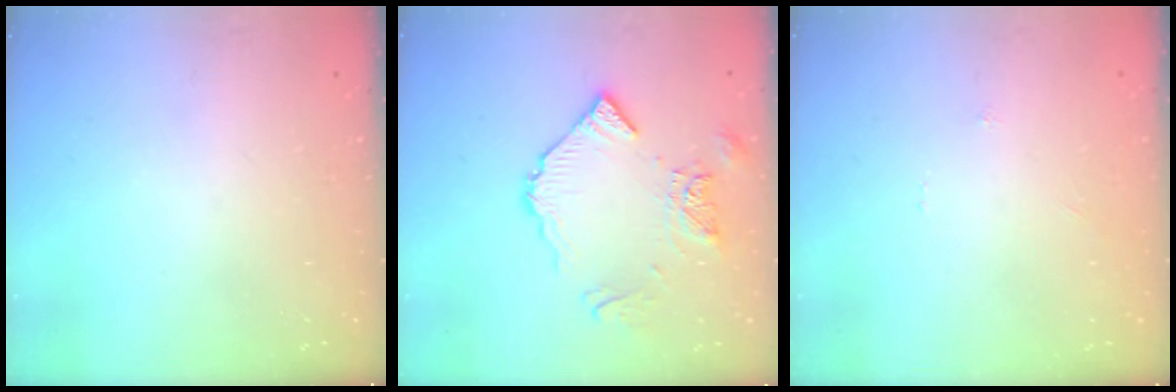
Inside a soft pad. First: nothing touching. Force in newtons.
{"total": 11.1, "press": 11.0, "slide": 1.4}
{"total": 0.0}